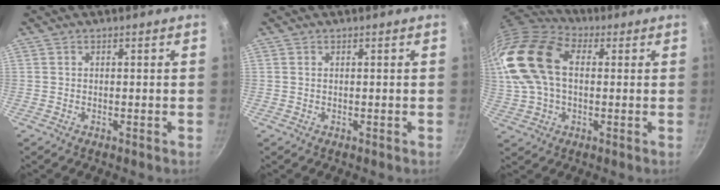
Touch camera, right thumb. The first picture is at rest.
{"total": 0.0}
{"total": 22.1, "force": [3.6, 14.2, 16.6], "torque": [-0.357, 0.027, 0.057]}